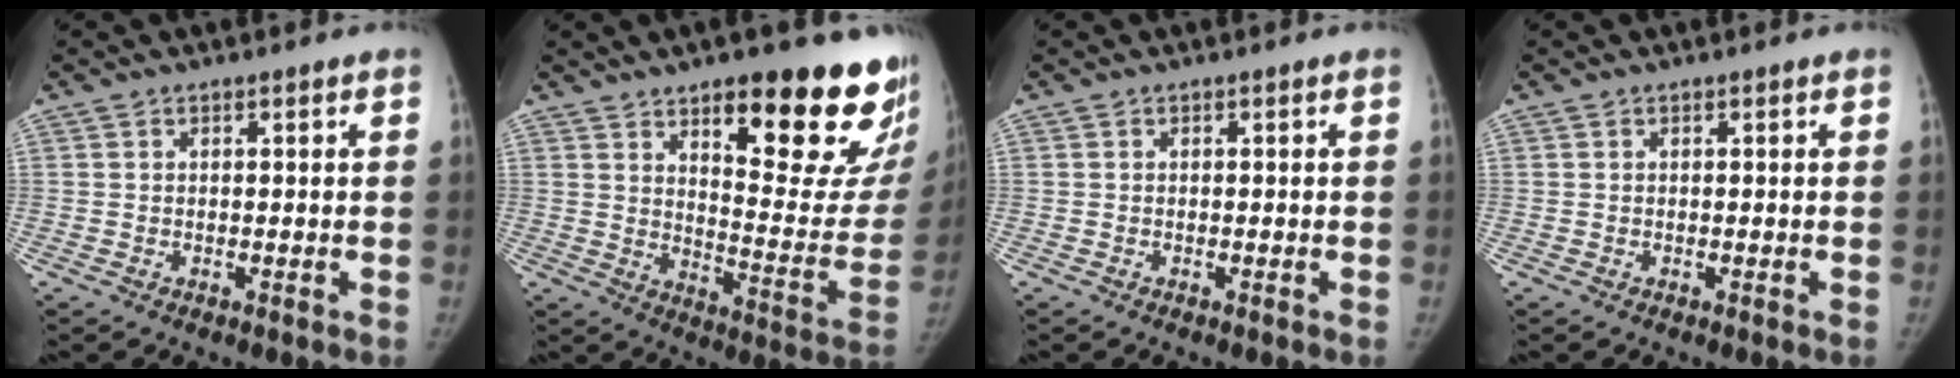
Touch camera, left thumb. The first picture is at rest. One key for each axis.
{"total": 25.2, "fx": 14.4, "fy": 7.4, "fz": 19.2, "tx": -0.205, "ty": -0.088, "tz": 0.204}
{"total": 0.0}
{"total": 0.0}